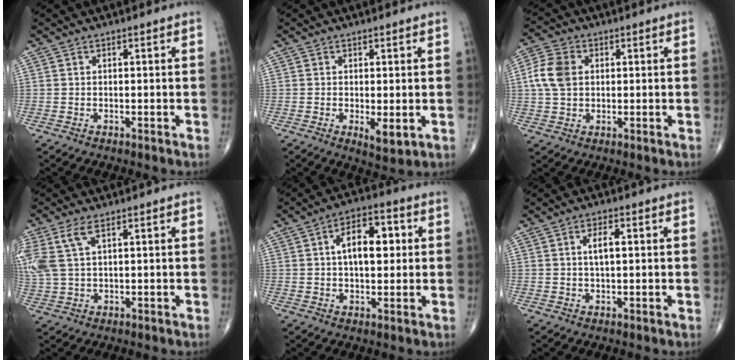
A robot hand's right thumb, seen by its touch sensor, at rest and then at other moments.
{"total": 3.6, "force": [-0.6, 1.3, 3.3], "torque": [-0.048, -0.013, -0.005]}
{"total": 7.3, "force": [1.0, 5.3, 4.9], "torque": [-0.102, 0.010, 0.016]}
{"total": 8.4, "force": [3.3, 4.0, 6.6], "torque": [-0.181, 0.010, 0.076]}
{"total": 10.3, "force": [1.8, 5.5, 8.5], "torque": [-0.113, 0.015, 0.023]}
{"total": 3.7, "force": [0.7, 1.5, 3.3], "torque": [-0.058, 0.002, 0.012]}